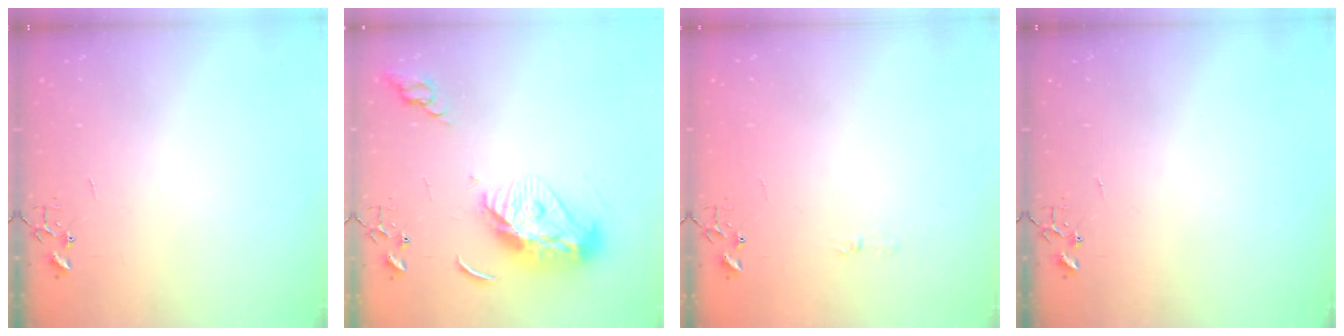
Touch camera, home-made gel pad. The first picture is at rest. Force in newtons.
{"total": 13.4, "press": 13.4, "slide": 1.2}
{"total": 3.3, "press": 3.2, "slide": 0.4}
{"total": 0.0}